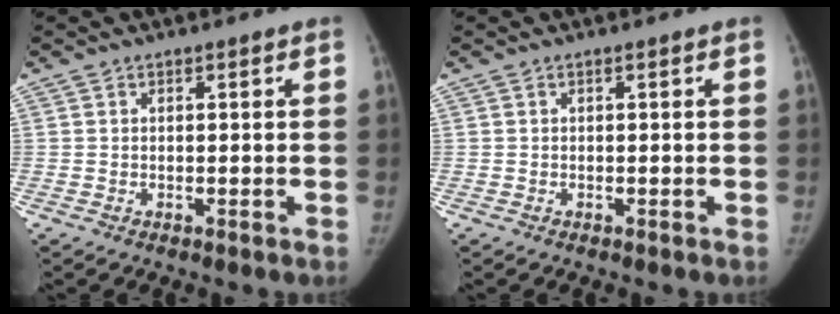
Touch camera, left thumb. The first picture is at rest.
{"total": 0.0}